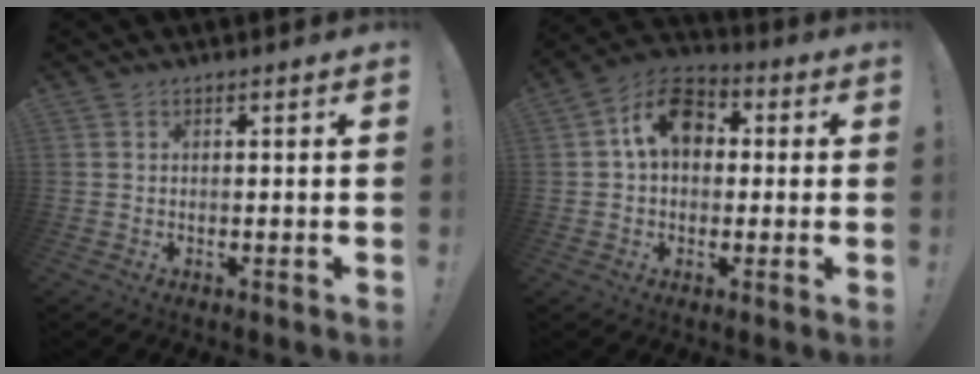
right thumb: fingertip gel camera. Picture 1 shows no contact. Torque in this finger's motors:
{"motor_torque": [-0.08, 0.47, 0.53, -0.38, 0.18]}